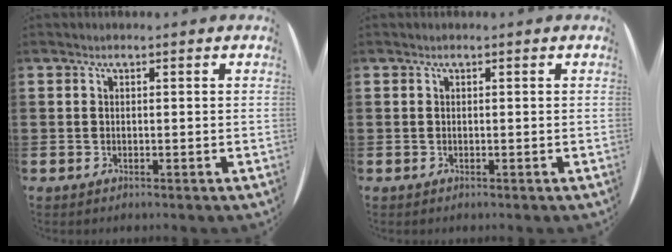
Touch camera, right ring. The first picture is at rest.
{"total": 0.0}